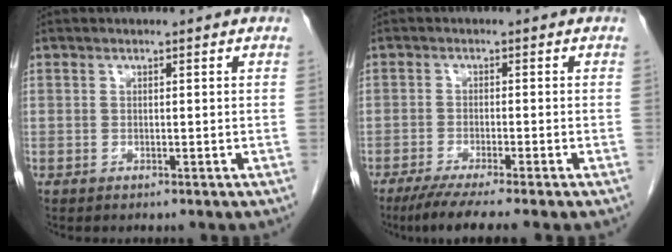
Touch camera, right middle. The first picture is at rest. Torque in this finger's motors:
{"motor_torque": [1.13, -0.94, 0.13, 0.05]}